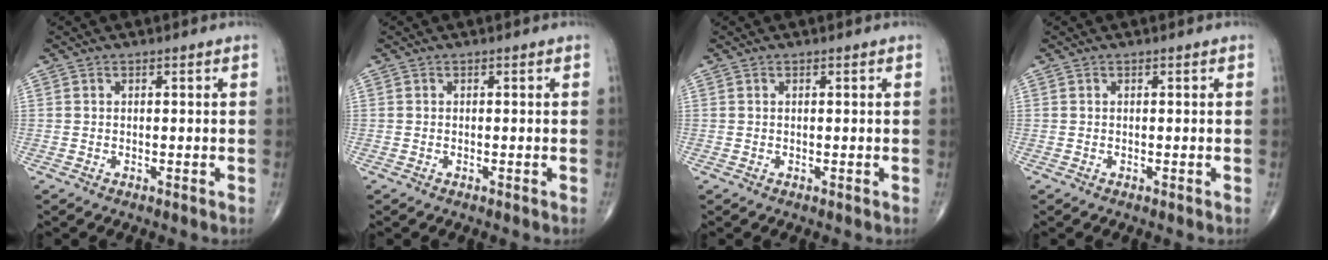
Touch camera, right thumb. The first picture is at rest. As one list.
[{"total": 0.0}, {"total": 0.0}, {"total": 0.0}]